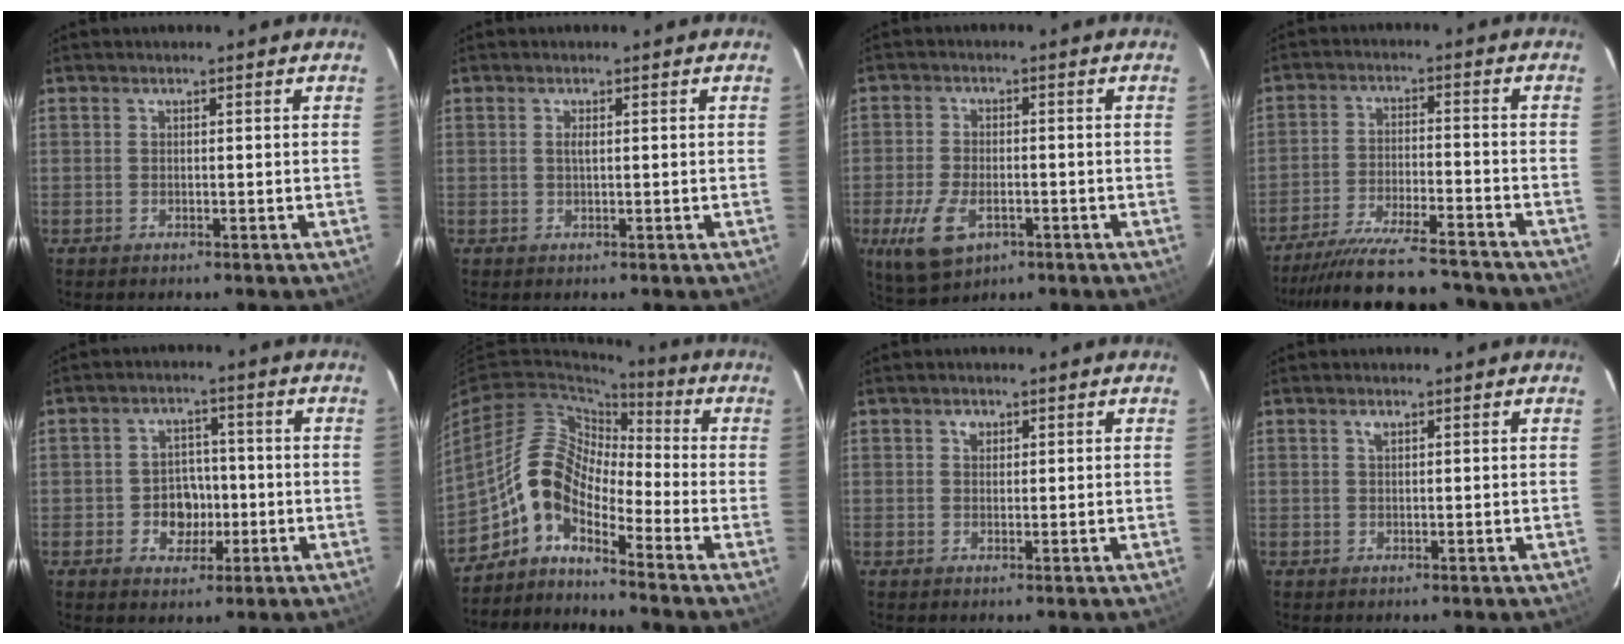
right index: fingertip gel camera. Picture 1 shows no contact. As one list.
[{"total": 0.9, "force": [0.2, 0.2, 0.9], "torque": [-0.017, 0.002, 0.003]}, {"total": 9.4, "force": [-3.9, 5.2, 6.8], "torque": [-0.159, -0.017, -0.066]}, {"total": 19.2, "force": [-17.7, 2.6, 7.1], "torque": [-0.146, -0.018, -0.263]}, {"total": 6.0, "force": [-1.6, 5.1, 2.8], "torque": [-0.059, 0.014, -0.015]}, {"total": 8.3, "force": [-5.0, 3.7, 5.5], "torque": [-0.104, 0.021, -0.115]}, {"total": 1.5, "force": [0.7, 1.2, 0.5], "torque": [-0.006, 0.006, 0.011]}, {"total": 1.0, "force": [0.6, 0.5, 0.7], "torque": [-0.014, 0.003, 0.011]}]